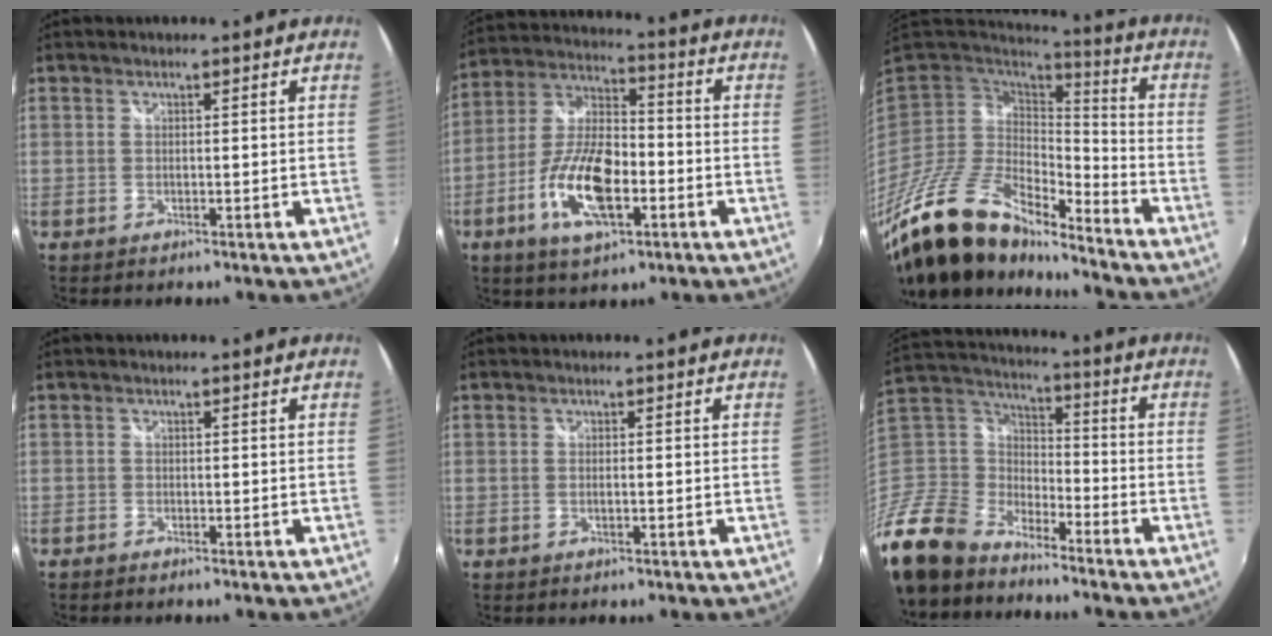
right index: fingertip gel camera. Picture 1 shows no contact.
{"total": 14.5, "force": [-5.2, 6.1, 12.0], "torque": [-0.252, -0.005, -0.096]}
{"total": 19.3, "force": [-15.1, 6.5, 10.1], "torque": [-0.207, -0.032, -0.283]}
{"total": 0.7, "force": [-0.6, 0.2, 0.0], "torque": [-0.004, -0.003, -0.016]}
{"total": 0.9, "force": [-0.1, 0.2, 0.9], "torque": [-0.019, -0.001, -0.003]}
{"total": 17.6, "force": [-13.2, 9.7, 6.4], "torque": [-0.191, 0.006, -0.261]}